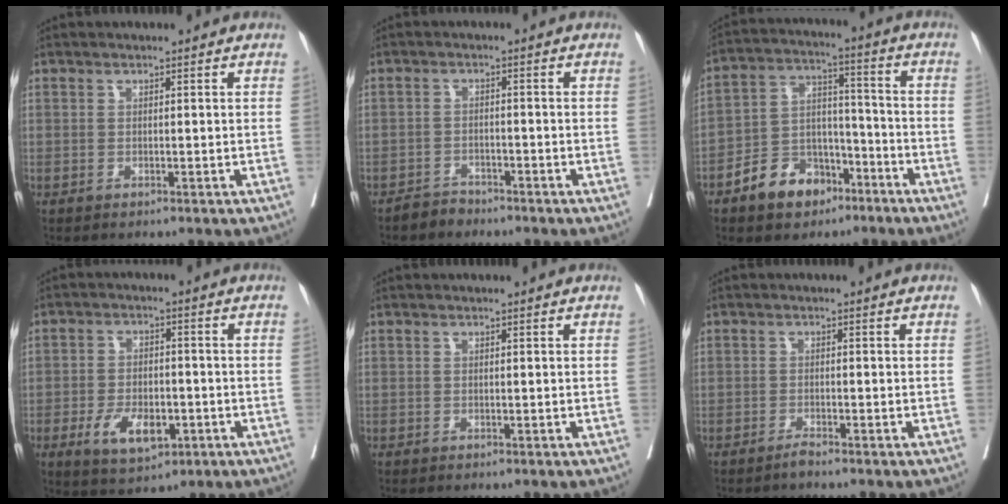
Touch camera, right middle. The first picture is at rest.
{"total": 2.3, "force": [-2.1, 1.0, 0.0], "torque": [-0.006, 0.001, -0.036]}
{"total": 10.2, "force": [-6.4, 6.4, 4.8], "torque": [-0.090, 0.022, -0.110]}
{"total": 7.7, "force": [-3.1, 4.0, 5.9], "torque": [-0.105, -0.003, -0.044]}
{"total": 0.0}
{"total": 1.1, "force": [-1.0, -0.2, 0.4], "torque": [-0.007, 0.000, -0.018]}